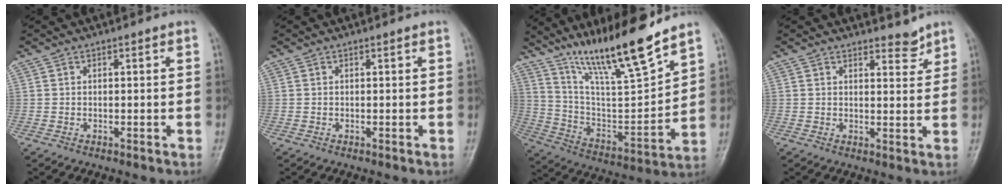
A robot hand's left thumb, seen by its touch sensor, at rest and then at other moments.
{"total": 0.0}
{"total": 19.9, "force": [14.7, 2.8, 13.1], "torque": [-0.197, -0.075, 0.268]}
{"total": 2.9, "force": [2.6, 1.0, 0.8], "torque": [0.002, -0.023, 0.038]}